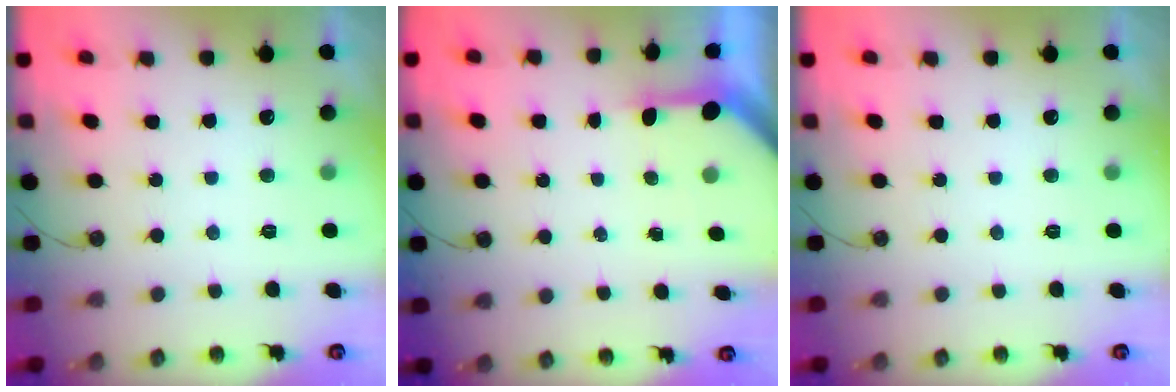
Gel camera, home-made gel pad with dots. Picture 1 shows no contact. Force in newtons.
{"total": 3.5, "press": 3.4, "slide": 0.4}
{"total": 0.0}